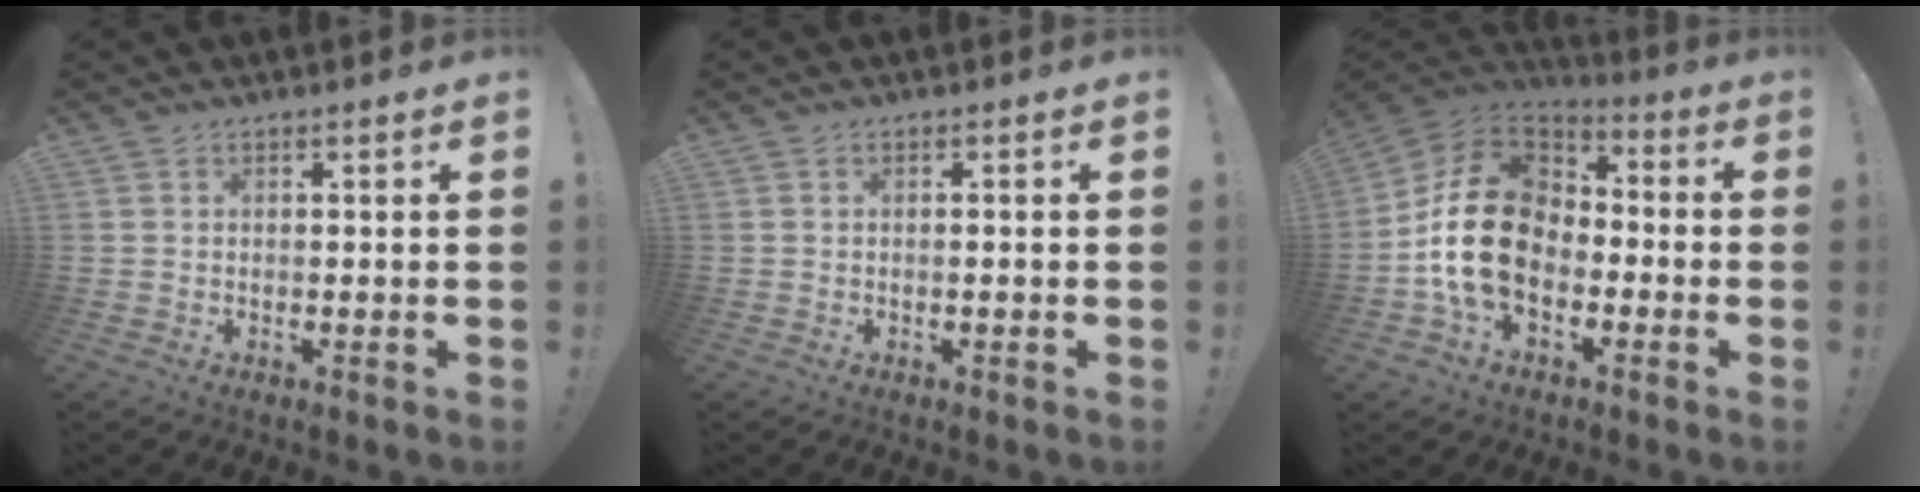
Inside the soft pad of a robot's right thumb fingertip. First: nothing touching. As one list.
[{"total": 0.8, "force": [-0.5, -0.3, 0.6], "torque": [-0.011, 0.000, -0.009]}, {"total": 20.2, "force": [-2.5, 14.6, 13.6], "torque": [-0.241, 0.032, -0.031]}]